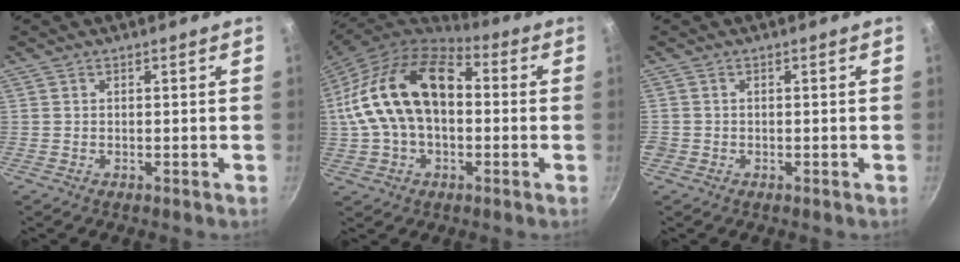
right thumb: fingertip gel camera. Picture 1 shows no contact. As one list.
[{"total": 21.0, "force": [1.3, 13.4, 16.1], "torque": [-0.288, 0.042, 0.010]}, {"total": 1.0, "force": [-0.5, 0.8, 0.3], "torque": [-0.009, 0.001, -0.008]}]